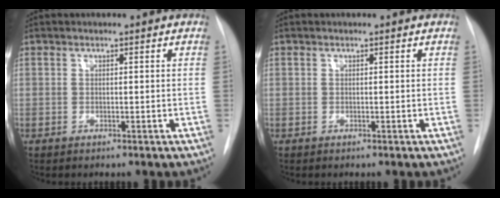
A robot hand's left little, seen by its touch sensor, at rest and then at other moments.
{"total": 0.0}